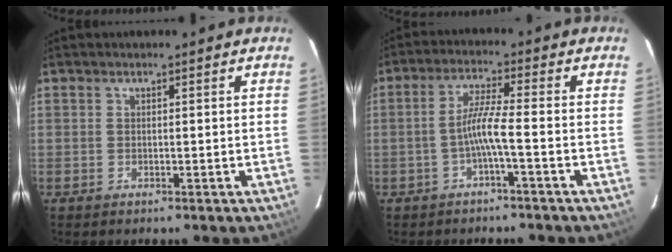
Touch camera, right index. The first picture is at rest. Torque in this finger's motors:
{"motor_torque": [0.93, -0.23, 0.52, 0.15]}